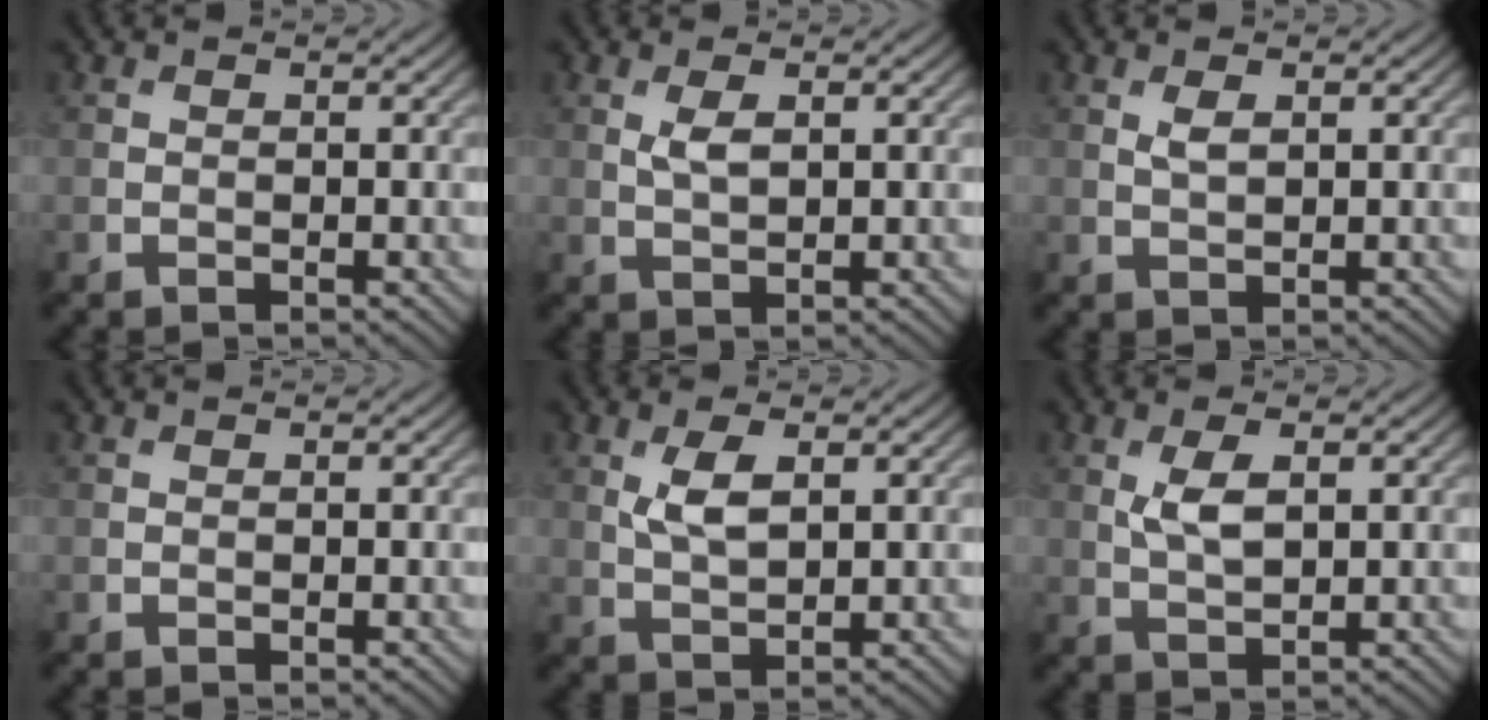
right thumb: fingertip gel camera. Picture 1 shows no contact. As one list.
[{"total": 2.4, "force": [0.8, 1.0, 2.1], "torque": [-0.048, -0.001, 0.017]}, {"total": 1.7, "force": [0.7, 0.7, 1.4], "torque": [-0.033, -0.002, 0.016]}, {"total": 0.0}, {"total": 4.0, "force": [1.3, 1.7, 3.4], "torque": [-0.079, 0.000, 0.029]}, {"total": 3.7, "force": [1.0, 1.5, 3.2], "torque": [-0.074, -0.001, 0.024]}]